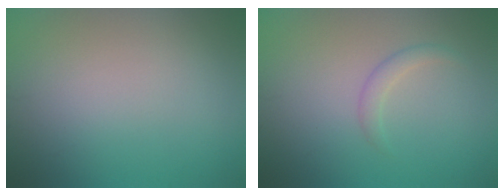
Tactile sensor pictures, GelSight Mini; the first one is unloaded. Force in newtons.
{"total": 1.4, "press": 1.4, "slide": 0.0}